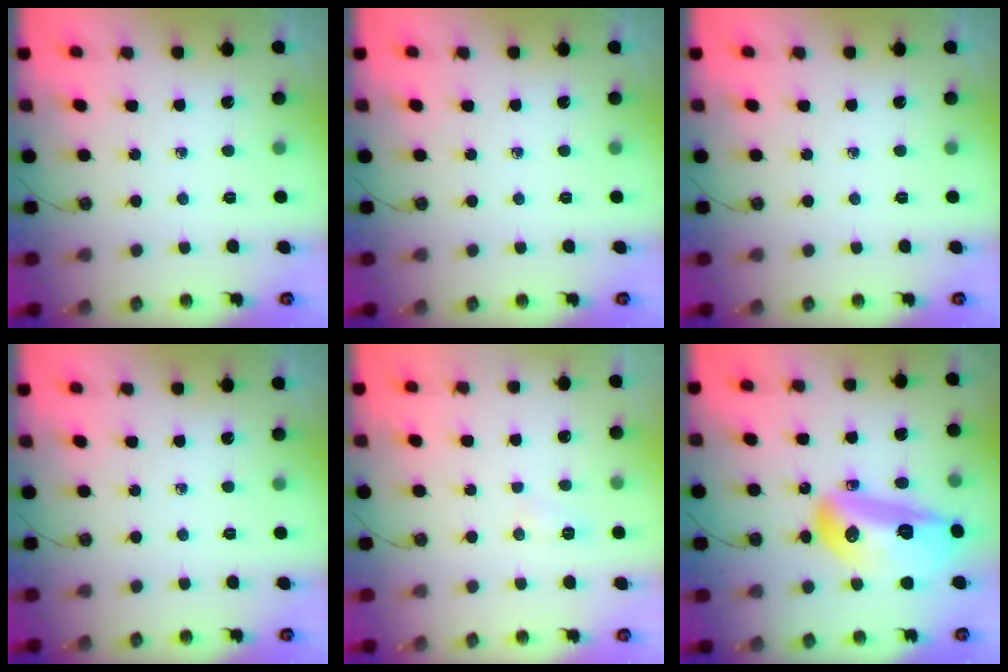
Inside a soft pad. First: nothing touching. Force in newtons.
{"total": 0.0}
{"total": 0.0}
{"total": 0.0}
{"total": 5.2, "press": 5.2, "slide": 0.5}
{"total": 21.5, "press": 20.7, "slide": 5.8}